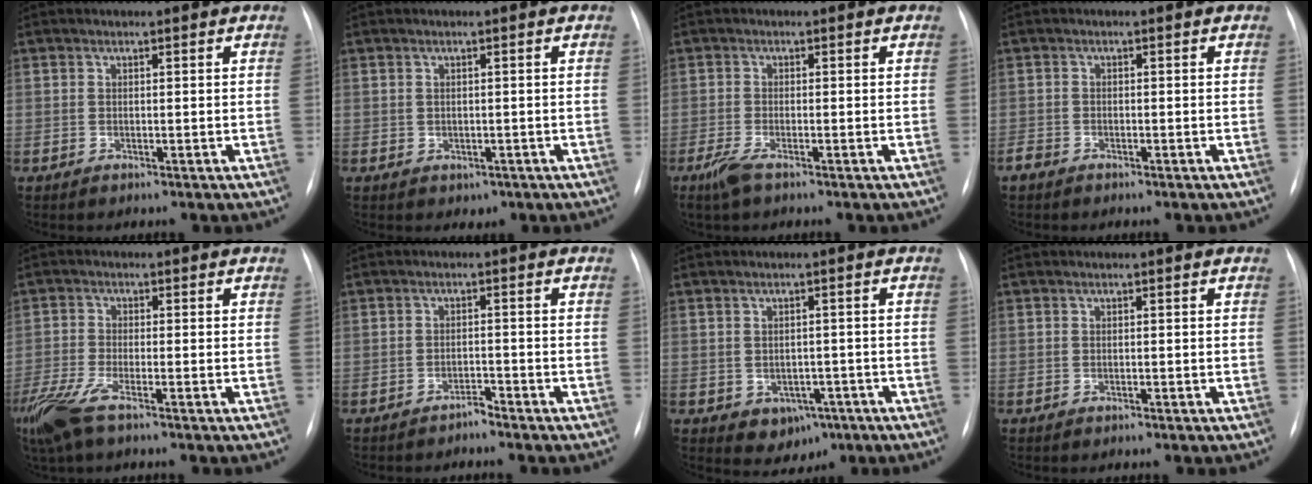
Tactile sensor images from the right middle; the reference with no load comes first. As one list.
[{"total": 1.7, "force": [-0.5, 1.5, 0.7], "torque": [-0.008, 0.001, 0.002]}, {"total": 2.8, "force": [-1.9, 0.6, 2.1], "torque": [-0.054, -0.007, -0.040]}, {"total": 1.4, "force": [-1.1, 0.8, 0.3], "torque": [-0.011, 0.001, -0.020]}, {"total": 6.7, "force": [-4.3, 1.3, 5.0], "torque": [-0.114, -0.016, -0.088]}, {"total": 1.3, "force": [-1.3, -0.1, 0.1], "torque": [0.006, -0.001, -0.020]}, {"total": 4.8, "force": [-2.0, 3.6, 2.4], "torque": [-0.028, 0.005, -0.015]}, {"total": 0.0}]